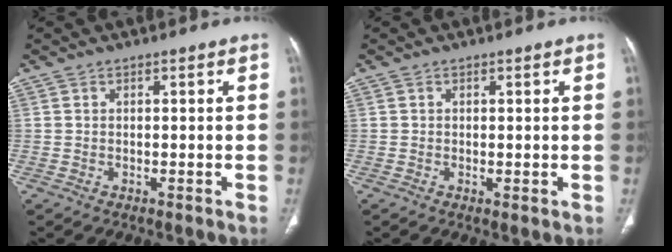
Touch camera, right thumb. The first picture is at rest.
{"total": 0.7, "force": [0.0, 0.2, 0.6], "torque": [-0.015, -0.005, 0.000]}